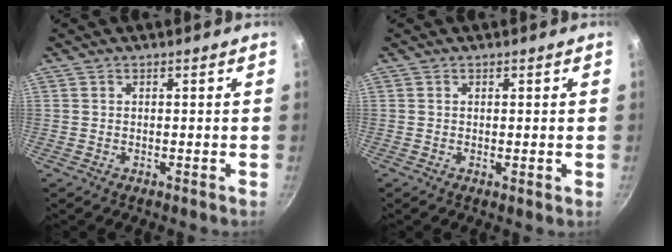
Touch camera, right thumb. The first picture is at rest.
{"total": 0.8, "force": [0.0, 0.2, 0.8], "torque": [-0.016, -0.005, 0.001]}